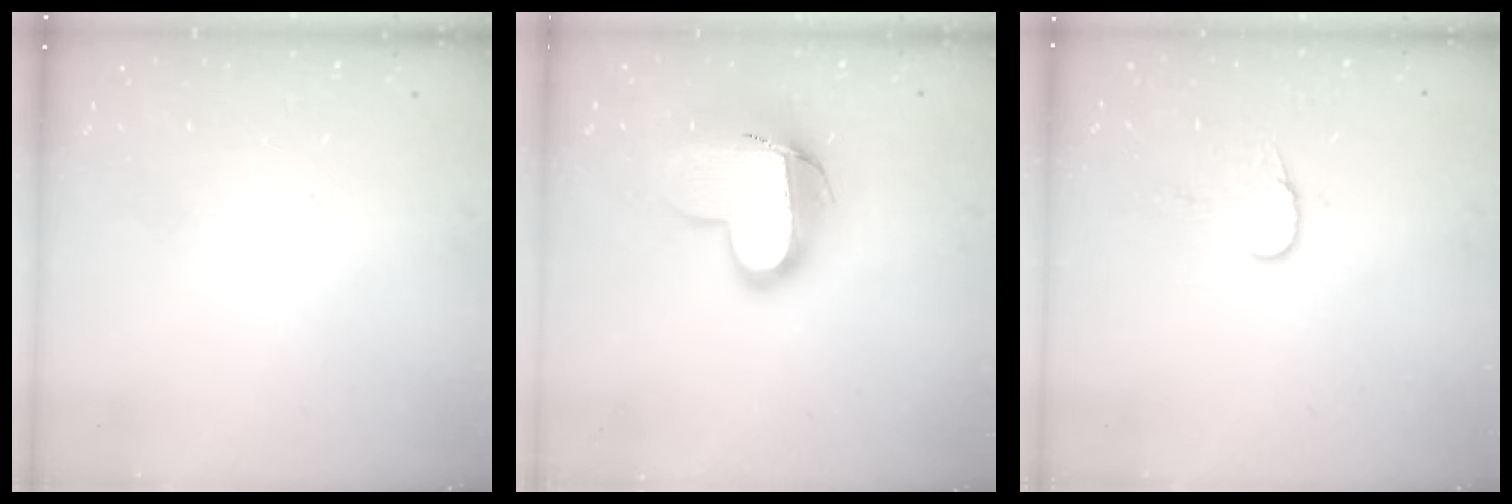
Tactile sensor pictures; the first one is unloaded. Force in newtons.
{"total": 14.3, "press": 14.3, "slide": 1.2}
{"total": 7.3, "press": 7.3, "slide": 0.4}